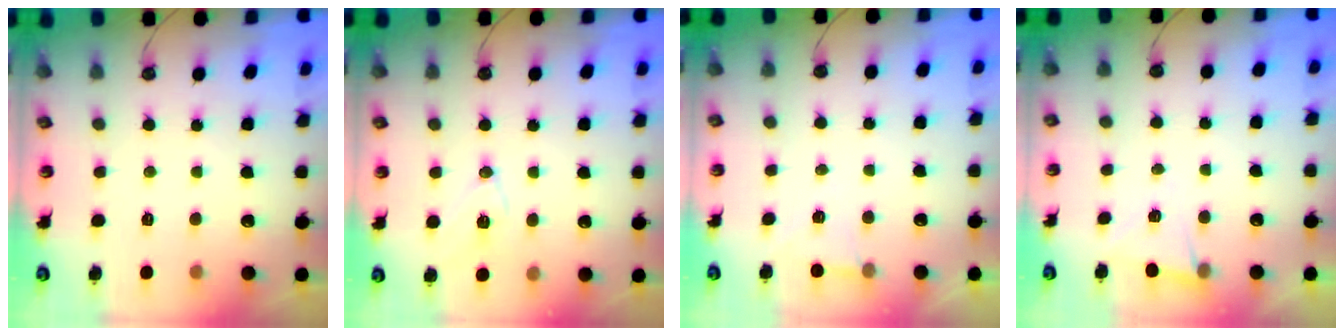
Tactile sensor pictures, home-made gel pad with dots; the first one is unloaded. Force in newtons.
{"total": 10.0, "press": 9.3, "slide": 3.6}
{"total": 5.5, "press": 3.0, "slide": 4.6}
{"total": 4.9, "press": 3.3, "slide": 3.5}